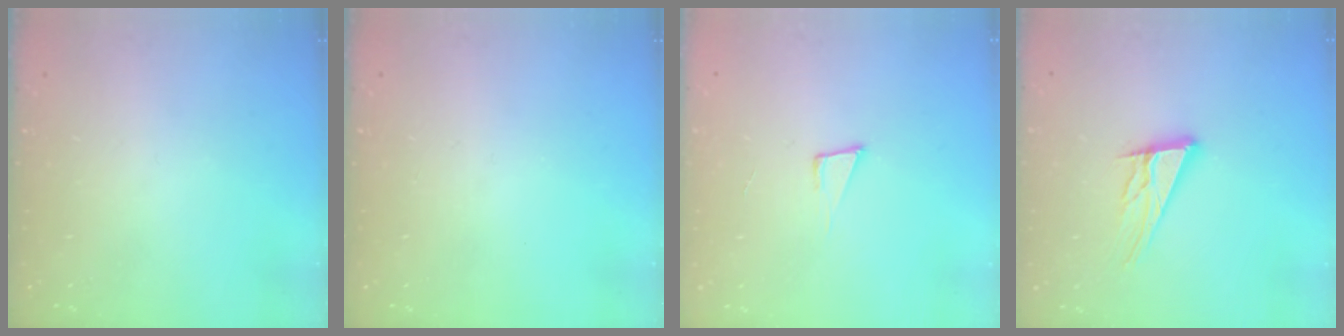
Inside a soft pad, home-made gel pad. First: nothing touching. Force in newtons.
{"total": 0.0}
{"total": 5.7, "press": 4.5, "slide": 3.4}
{"total": 13.0, "press": 12.7, "slide": 2.8}